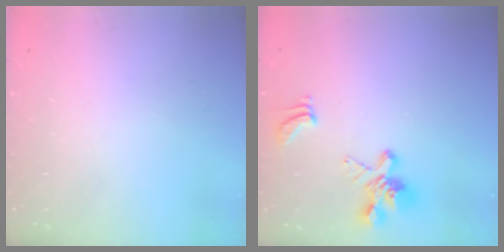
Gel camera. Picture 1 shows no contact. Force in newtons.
{"total": 5.6, "press": 5.4, "slide": 1.5}